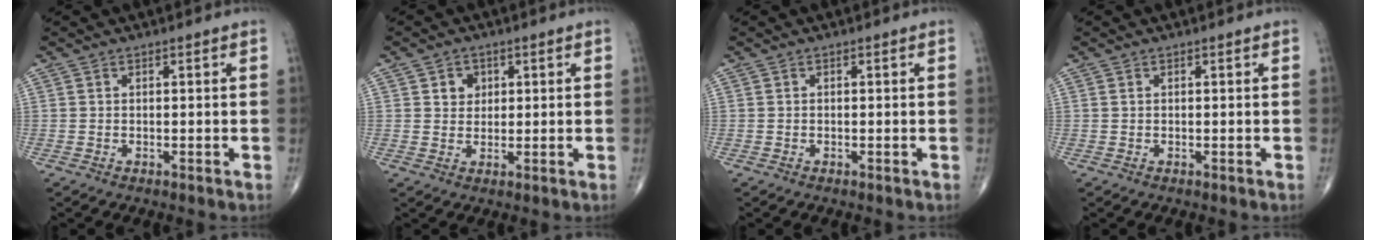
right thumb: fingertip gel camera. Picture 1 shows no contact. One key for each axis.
{"total": 3.4, "fx": 1.2, "fy": 2.8, "fz": 1.4, "tx": -0.003, "ty": -0.005, "tz": 0.018}
{"total": 0.0}
{"total": 0.0}